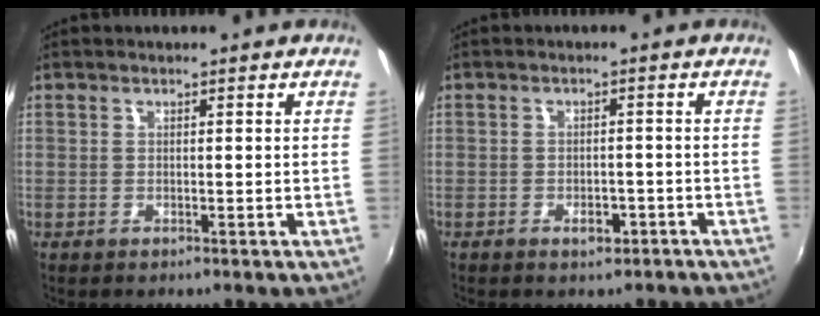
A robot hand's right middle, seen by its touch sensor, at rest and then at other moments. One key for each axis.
{"total": 3.0, "fx": -2.1, "fy": 1.7, "fz": 1.3, "tx": -0.024, "ty": 0.002, "tz": -0.022}